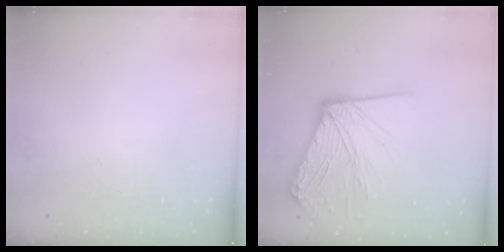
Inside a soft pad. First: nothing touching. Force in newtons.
{"total": 13.3, "press": 13.2, "slide": 1.6}